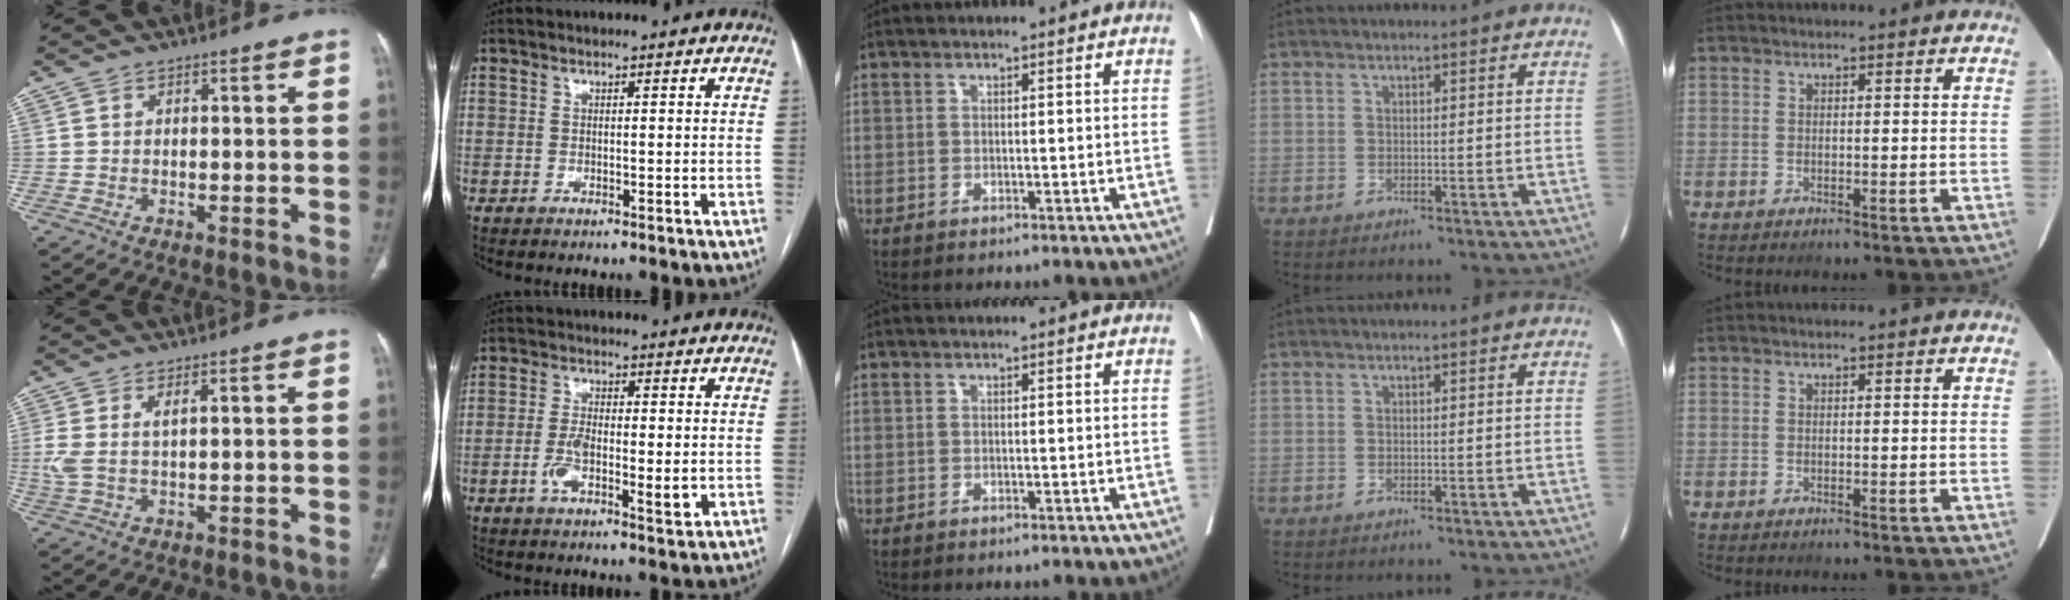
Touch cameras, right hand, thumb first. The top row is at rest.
{"thumb": {"total": 3.9, "force": [1.2, 1.3, 3.4], "torque": [-0.099, 0.002, 0.032]}, "index": {"total": 6.9, "force": [-1.4, 2.2, 6.4], "torque": [-0.115, -0.005, -0.024]}}